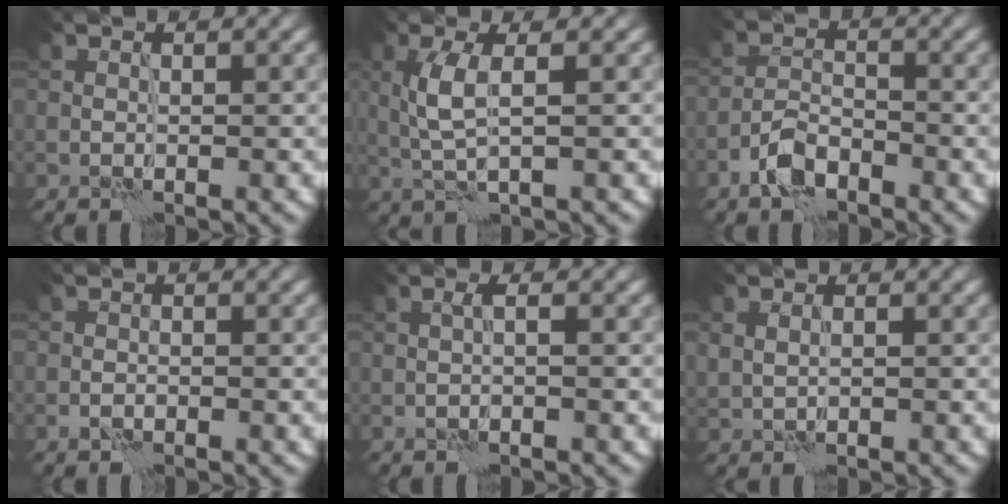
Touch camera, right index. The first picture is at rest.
{"total": 3.3, "force": [0.5, 0.7, 3.1], "torque": [-0.072, 0.000, 0.012]}
{"total": 3.1, "force": [-2.2, 1.4, 1.7], "torque": [-0.032, 0.007, -0.050]}
{"total": 0.8, "force": [-0.5, 0.5, 0.4], "torque": [-0.006, 0.002, -0.011]}
{"total": 1.0, "force": [0.0, 0.0, 1.0], "torque": [-0.021, 0.004, -0.002]}
{"total": 1.1, "force": [0.3, 0.8, 0.7], "torque": [-0.016, -0.001, 0.010]}